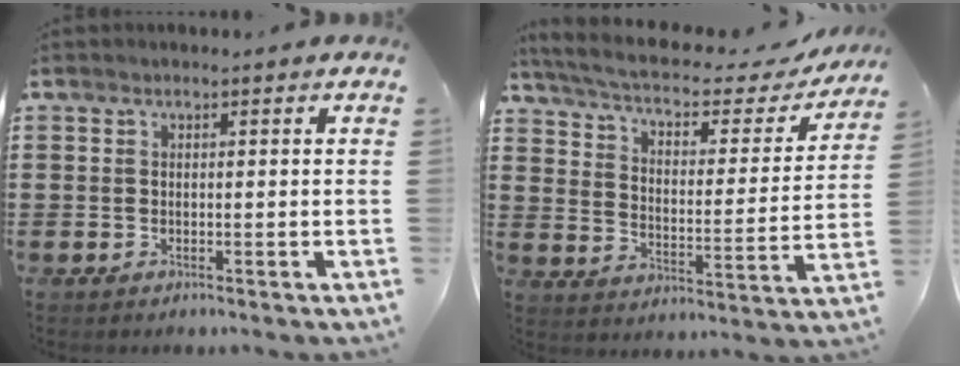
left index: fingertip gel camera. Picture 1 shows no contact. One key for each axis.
{"total": 5.2, "fx": 4.0, "fy": 1.3, "fz": 3.1, "tx": -0.078, "ty": -0.027, "tz": 0.062}